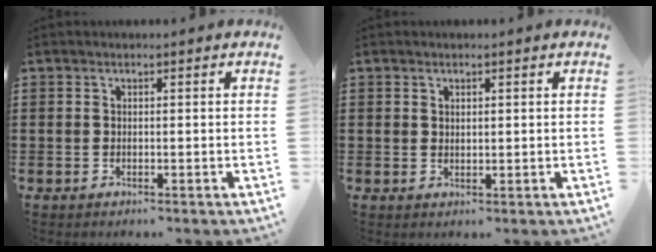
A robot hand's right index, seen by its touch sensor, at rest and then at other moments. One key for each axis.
{"total": 0.7, "fx": 0.6, "fy": 0.4, "fz": 0.3, "tx": -0.006, "ty": 0.002, "tz": 0.010}